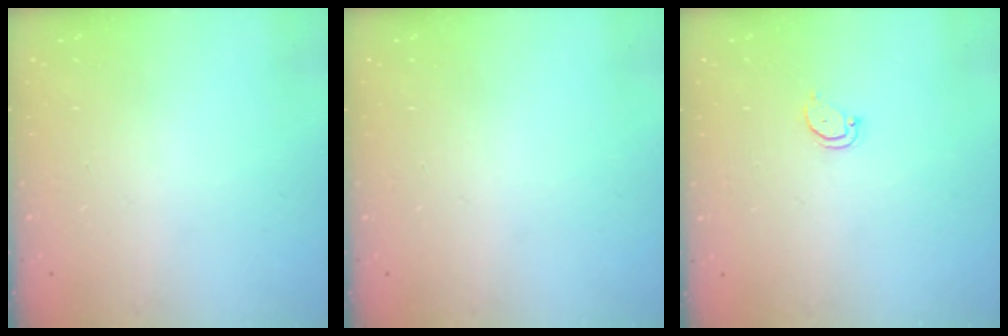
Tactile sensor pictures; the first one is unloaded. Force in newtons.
{"total": 0.0}
{"total": 2.5, "press": 2.5, "slide": 0.3}